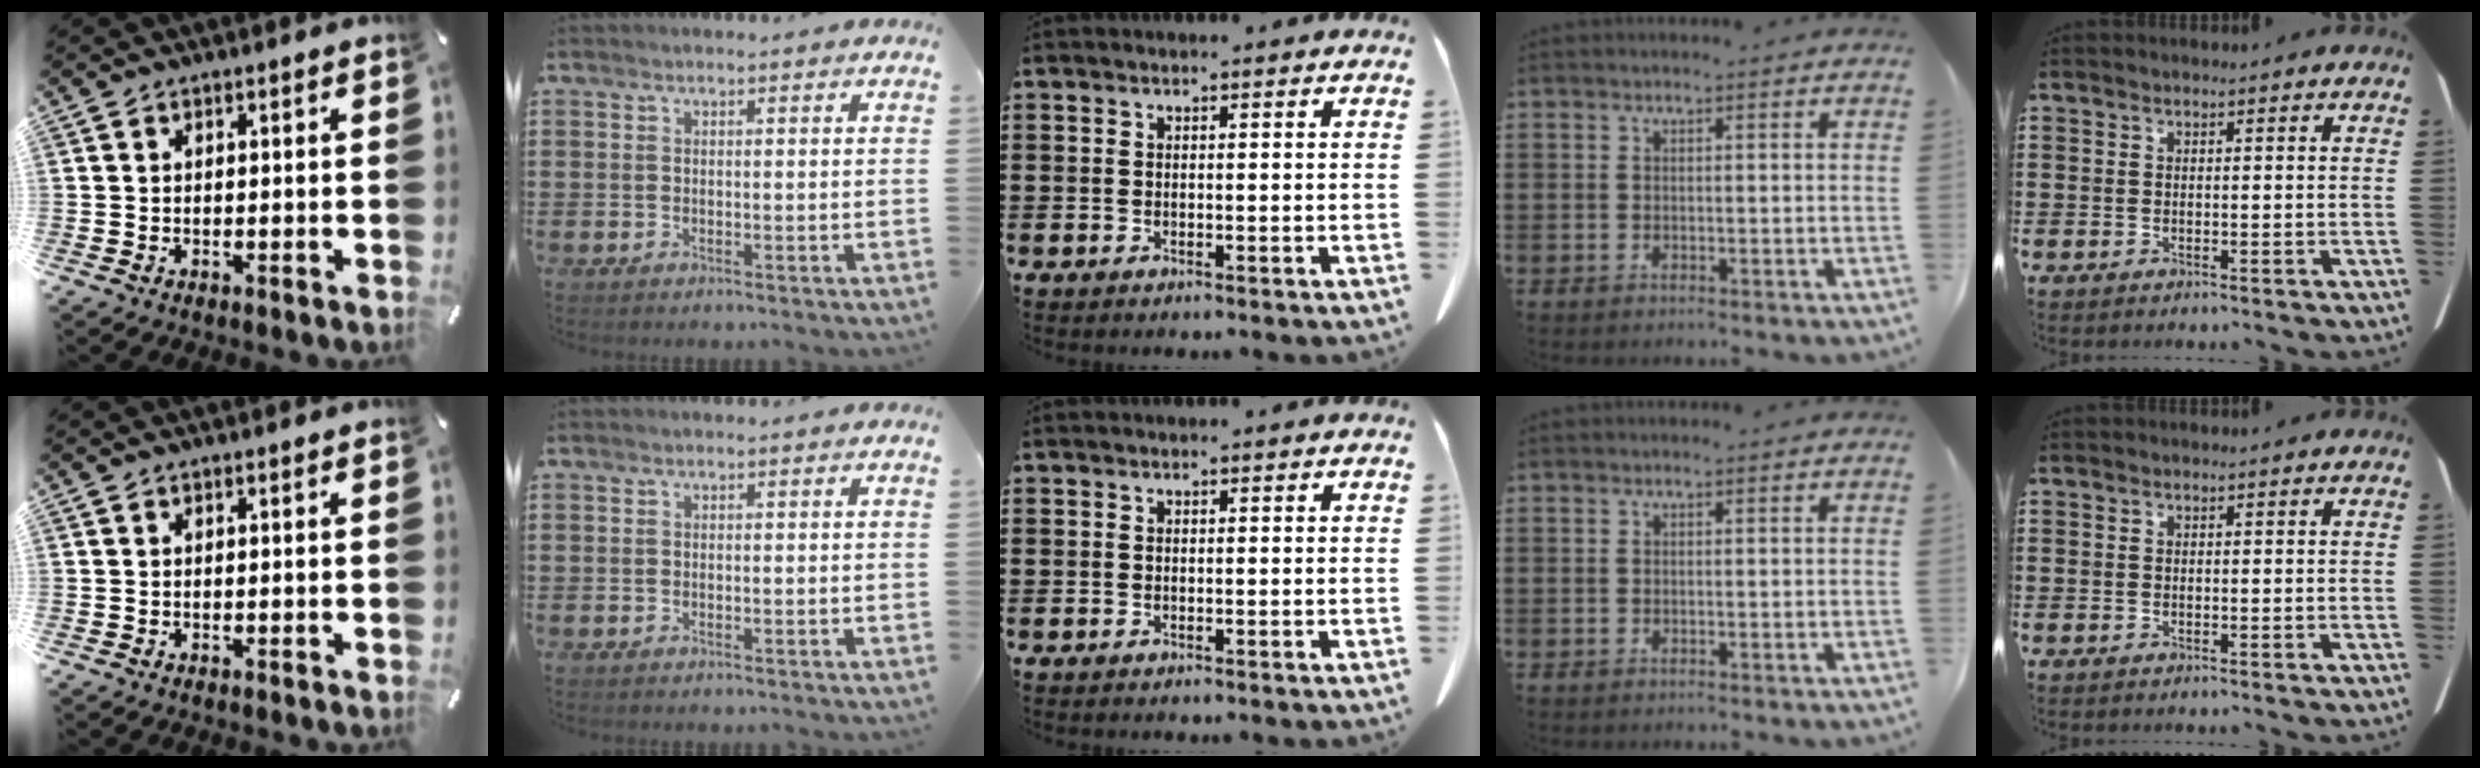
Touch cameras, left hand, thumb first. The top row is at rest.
{}